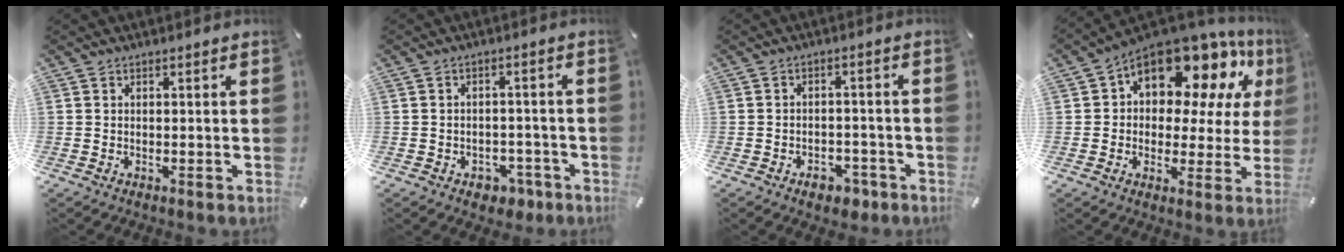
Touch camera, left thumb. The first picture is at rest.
{"total": 5.1, "force": [-2.4, 3.8, 2.2], "torque": [-0.024, 0.014, -0.041]}
{"total": 4.9, "force": [-3.0, 3.3, 2.2], "torque": [-0.029, 0.019, -0.050]}
{"total": 15.5, "force": [10.0, 8.2, 8.5], "torque": [-0.139, -0.081, 0.175]}